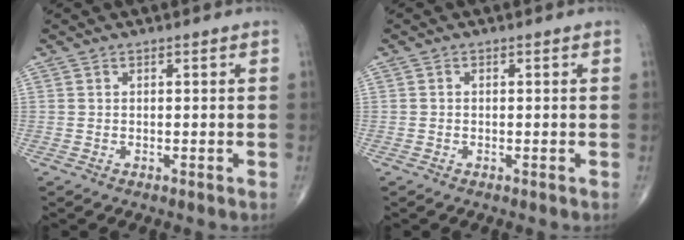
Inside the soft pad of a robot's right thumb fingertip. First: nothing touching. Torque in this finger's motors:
{"motor_torque": [-0.15, 0.12, -0.19, -0.37, 0.02]}